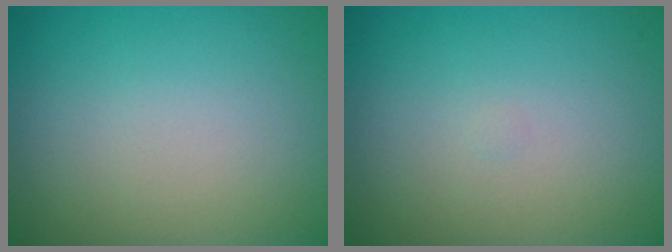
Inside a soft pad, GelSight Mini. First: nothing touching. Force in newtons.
{"total": 0.0}